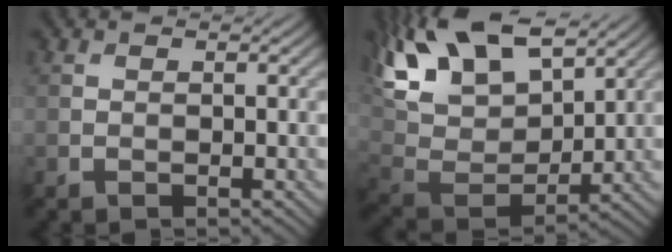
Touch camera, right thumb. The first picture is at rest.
{"total": 15.7, "force": [10.0, 7.3, 9.6], "torque": [-0.230, 0.027, 0.174]}